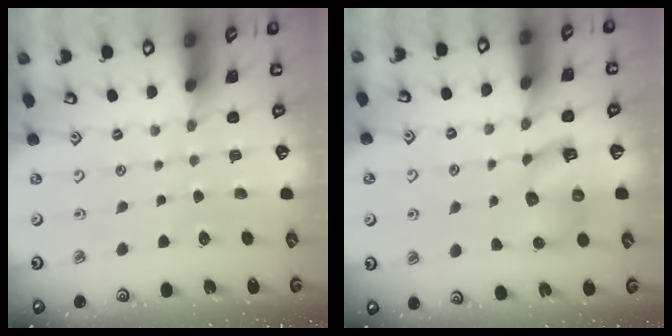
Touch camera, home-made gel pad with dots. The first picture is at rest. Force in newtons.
{"total": 7.7, "press": 7.7, "slide": 0.8}